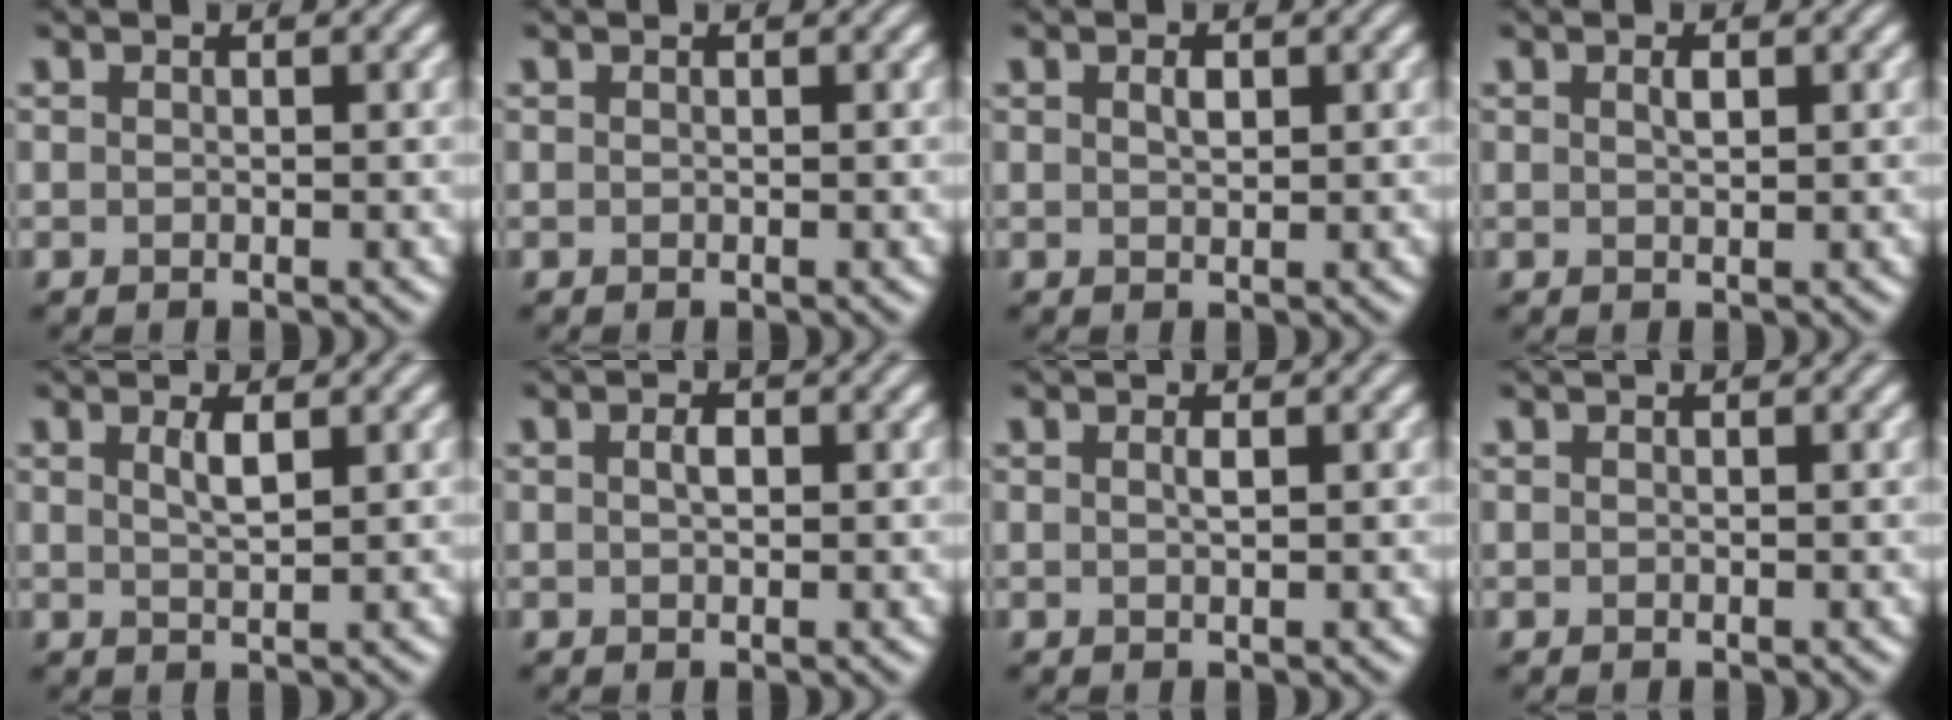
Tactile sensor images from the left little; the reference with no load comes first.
{"total": 0.0}
{"total": 1.0, "force": [0.5, 0.5, 0.7], "torque": [-0.016, 0.001, 0.010]}
{"total": 0.9, "force": [0.4, 0.3, 0.7], "torque": [-0.015, 0.001, 0.008]}
{"total": 1.8, "force": [0.8, 0.4, 1.5], "torque": [-0.028, 0.001, 0.014]}
{"total": 1.1, "force": [0.2, 0.6, 1.0], "torque": [-0.020, 0.003, 0.003]}
{"total": 0.8, "force": [0.2, 0.2, 0.8], "torque": [-0.013, 0.005, 0.003]}
{"total": 0.0}